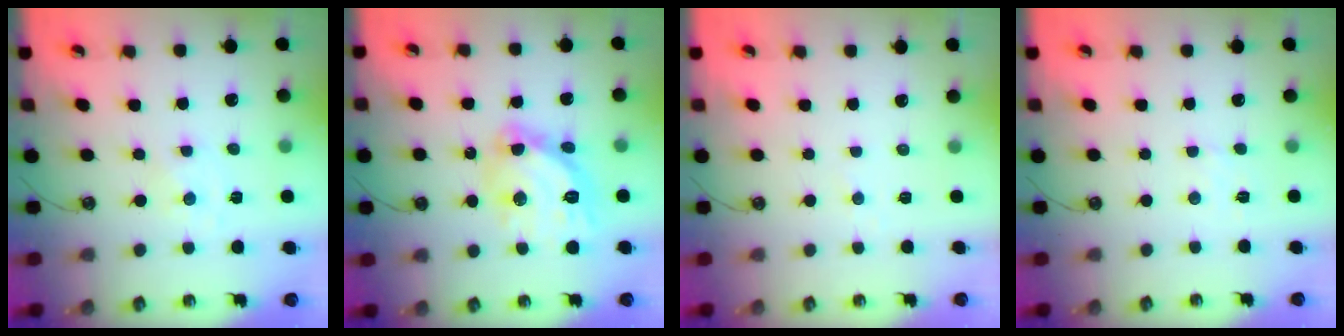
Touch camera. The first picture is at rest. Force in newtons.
{"total": 15.7, "press": 15.6, "slide": 1.4}
{"total": 2.9, "press": 2.9, "slide": 0.3}
{"total": 2.1, "press": 2.1, "slide": 0.4}